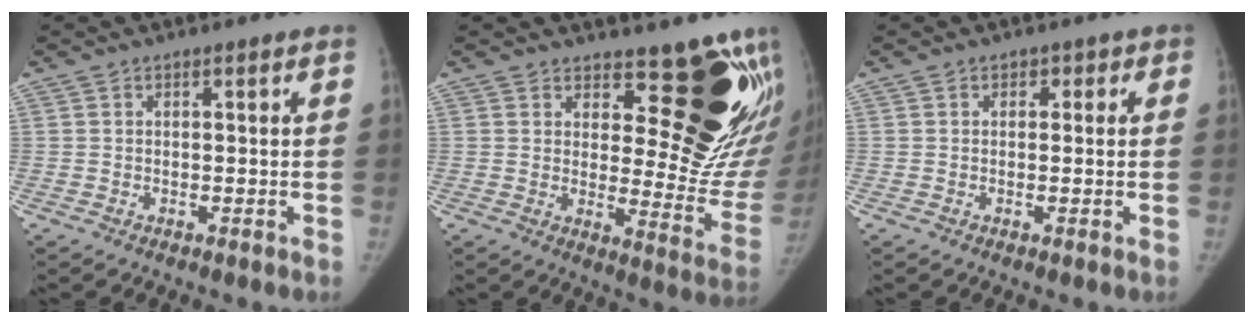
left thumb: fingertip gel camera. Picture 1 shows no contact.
{"total": 18.4, "force": [12.8, 7.4, 10.9], "torque": [-0.091, -0.115, 0.158]}
{"total": 1.5, "force": [0.3, 1.3, 0.5], "torque": [0.014, 0.003, -0.003]}